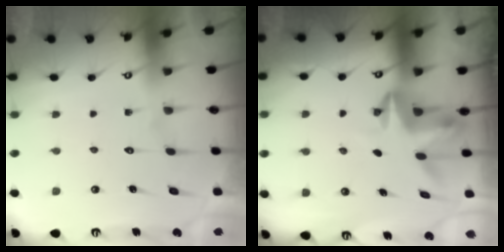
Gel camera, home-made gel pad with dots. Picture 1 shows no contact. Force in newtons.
{"total": 3.2, "press": 3.2, "slide": 0.1}